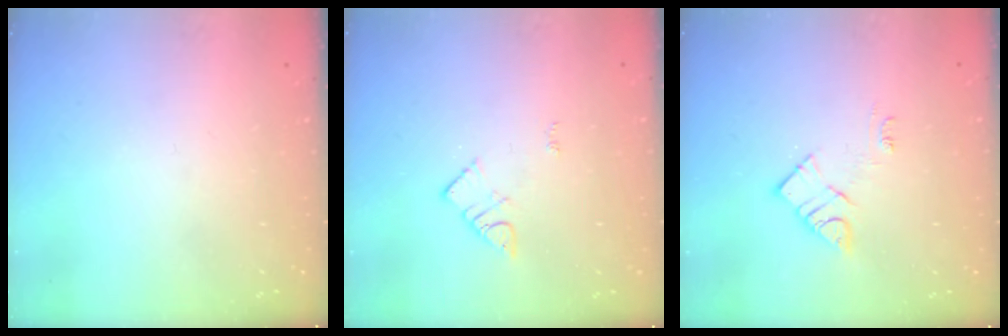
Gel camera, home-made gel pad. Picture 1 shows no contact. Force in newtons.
{"total": 3.1, "press": 3.1, "slide": 0.2}
{"total": 8.7, "press": 8.7, "slide": 0.3}